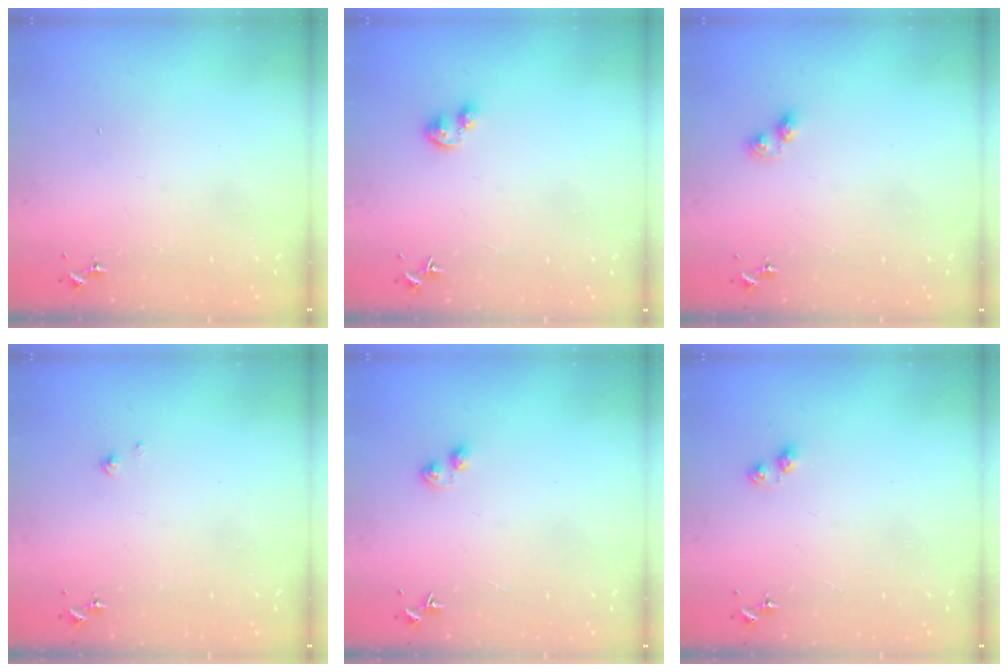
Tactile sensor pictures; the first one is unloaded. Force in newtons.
{"total": 6.0, "press": 6.0, "slide": 0.6}
{"total": 2.8, "press": 2.8, "slide": 0.5}
{"total": 1.4, "press": 1.4, "slide": 0.1}
{"total": 2.7, "press": 2.7, "slide": 0.4}
{"total": 4.9, "press": 4.8, "slide": 0.7}